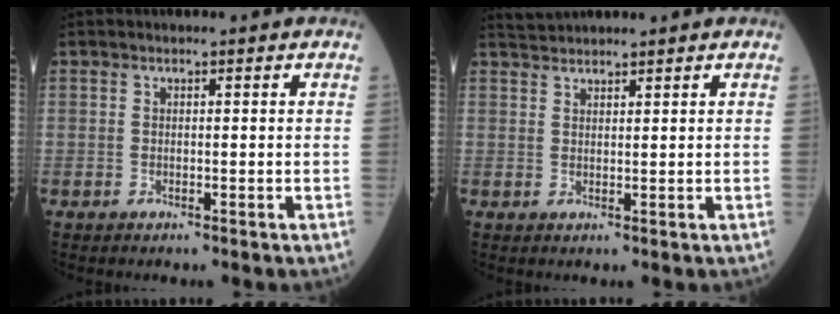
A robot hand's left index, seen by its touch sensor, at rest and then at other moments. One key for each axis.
{"total": 3.3, "fx": 3.3, "fy": 0.0, "fz": 0.6, "tx": -0.010, "ty": 0.030, "tz": 0.065}